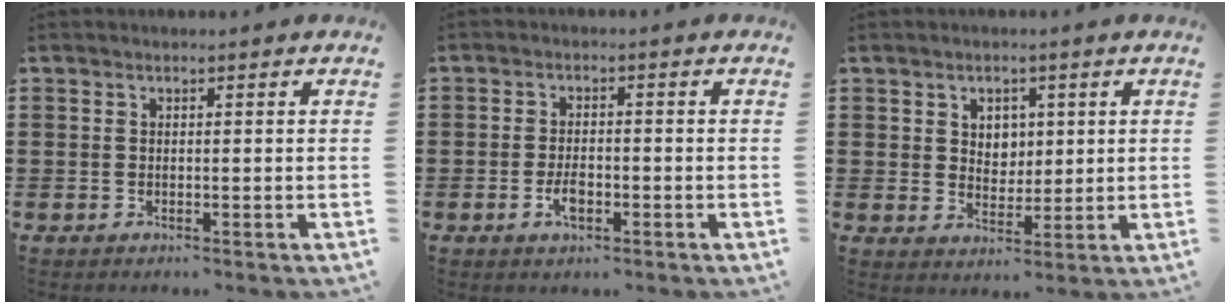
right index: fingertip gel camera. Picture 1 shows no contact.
{"total": 3.3, "force": [-1.2, 1.4, 2.7], "torque": [-0.056, -0.001, -0.023]}
{"total": 3.7, "force": [1.5, 3.2, 1.1], "torque": [-0.028, 0.009, 0.025]}